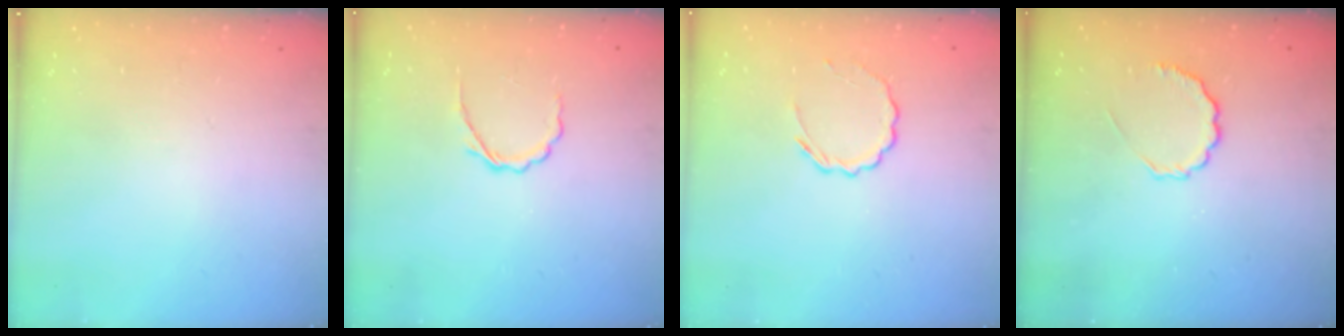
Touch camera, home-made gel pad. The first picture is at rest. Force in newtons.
{"total": 3.6, "press": 3.4, "slide": 1.2}
{"total": 5.5, "press": 5.2, "slide": 1.6}
{"total": 5.7, "press": 5.4, "slide": 1.7}